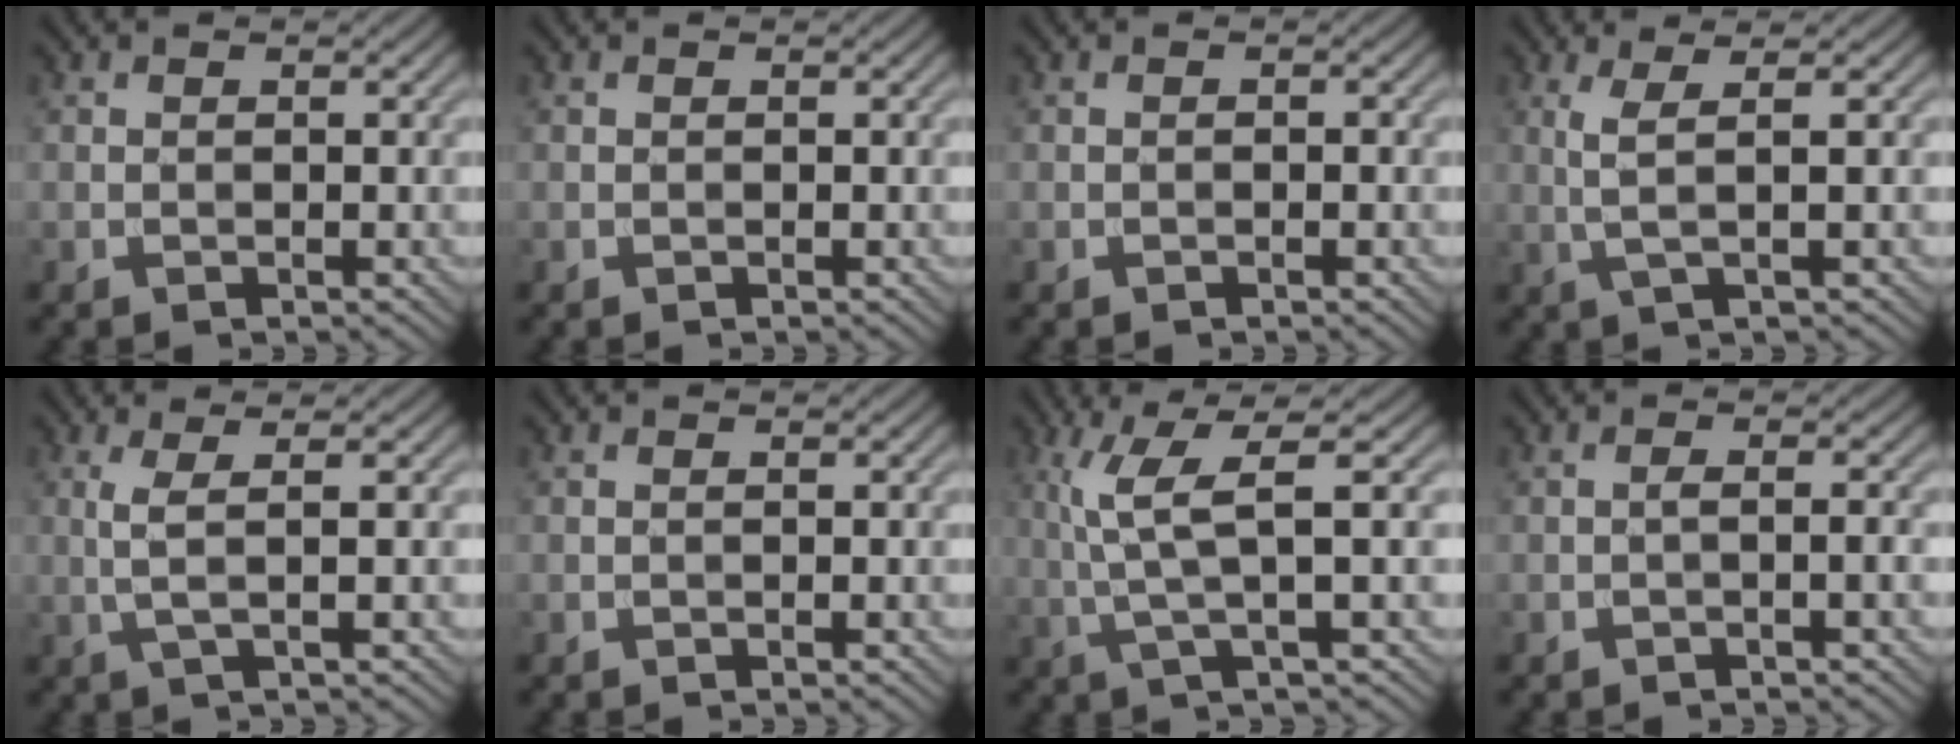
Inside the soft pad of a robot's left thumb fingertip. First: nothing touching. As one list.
[{"total": 0.0}, {"total": 0.6, "force": [-0.2, 0.2, 0.5], "torque": [-0.008, 0.001, -0.004]}, {"total": 3.5, "force": [0.9, 0.5, 3.4], "torque": [-0.067, 0.004, 0.017]}, {"total": 3.2, "force": [0.6, 0.5, 3.1], "torque": [-0.061, 0.005, 0.010]}, {"total": 0.0}, {"total": 6.2, "force": [1.3, 0.8, 6.0], "torque": [-0.131, 0.013, 0.026]}, {"total": 1.7, "force": [-0.4, 0.2, 1.6], "torque": [-0.026, 0.007, -0.012]}]